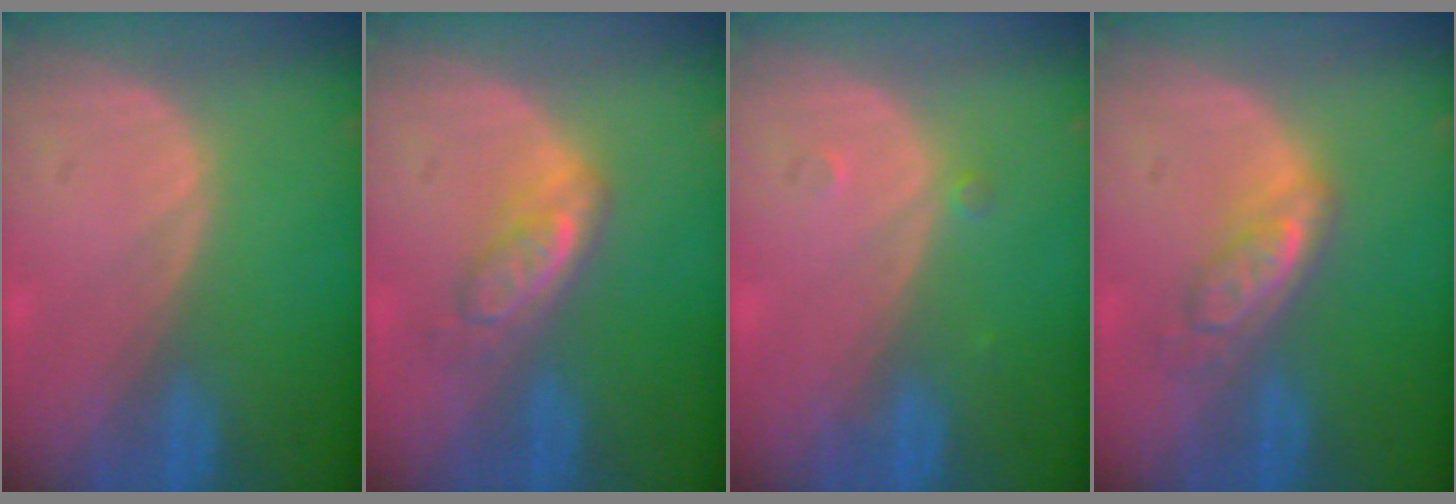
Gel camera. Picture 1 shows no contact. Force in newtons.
{"total": 5.0, "press": 4.6, "slide": 2.0}
{"total": 0.8, "press": 0.8, "slide": 0.1}
{"total": 5.3, "press": 4.6, "slide": 2.7}